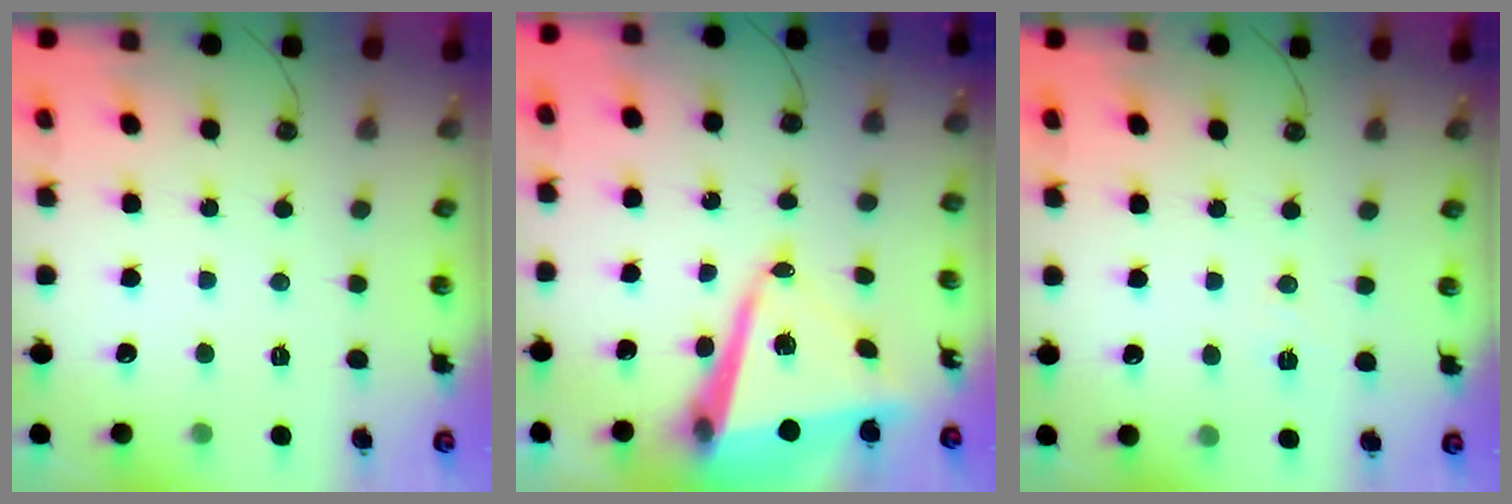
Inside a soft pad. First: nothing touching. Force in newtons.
{"total": 13.0, "press": 12.9, "slide": 1.5}
{"total": 6.7, "press": 4.9, "slide": 4.4}